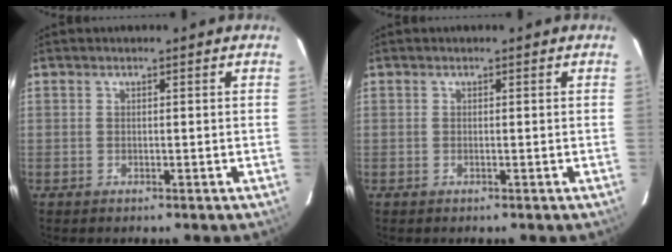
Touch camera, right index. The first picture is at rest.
{"total": 0.0}